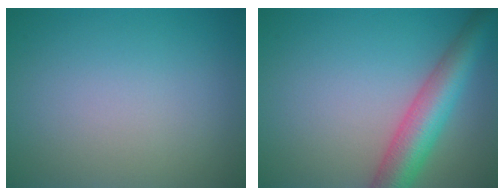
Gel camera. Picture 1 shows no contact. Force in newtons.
{"total": 6.2, "press": 6.2, "slide": 0.2}